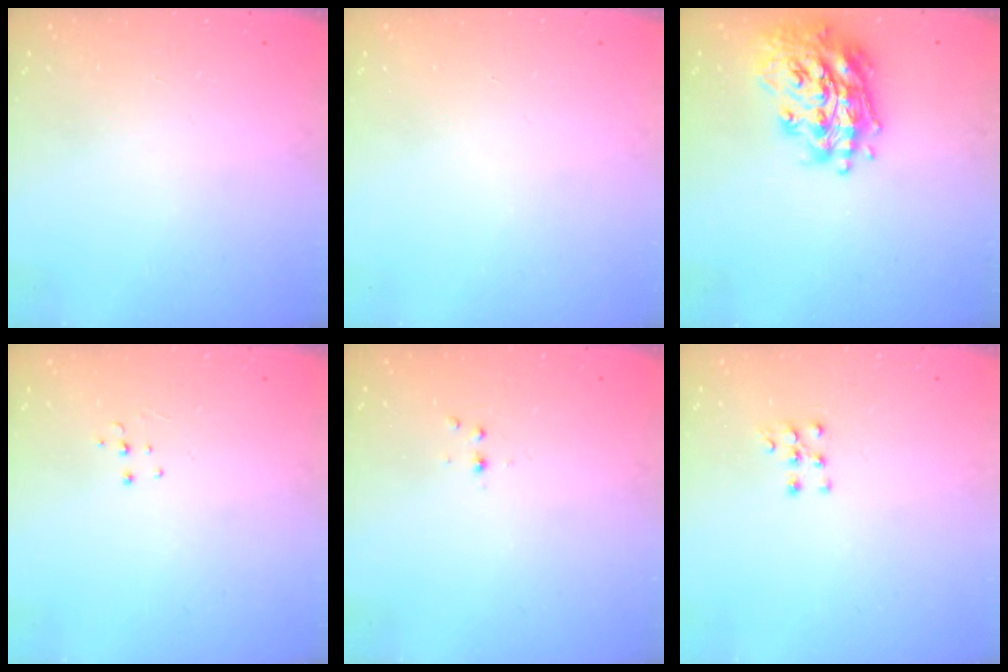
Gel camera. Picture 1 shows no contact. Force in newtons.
{"total": 0.0}
{"total": 19.9, "press": 19.8, "slide": 2.1}
{"total": 4.3, "press": 4.3, "slide": 0.3}
{"total": 3.0, "press": 2.6, "slide": 1.5}
{"total": 6.1, "press": 6.0, "slide": 0.5}